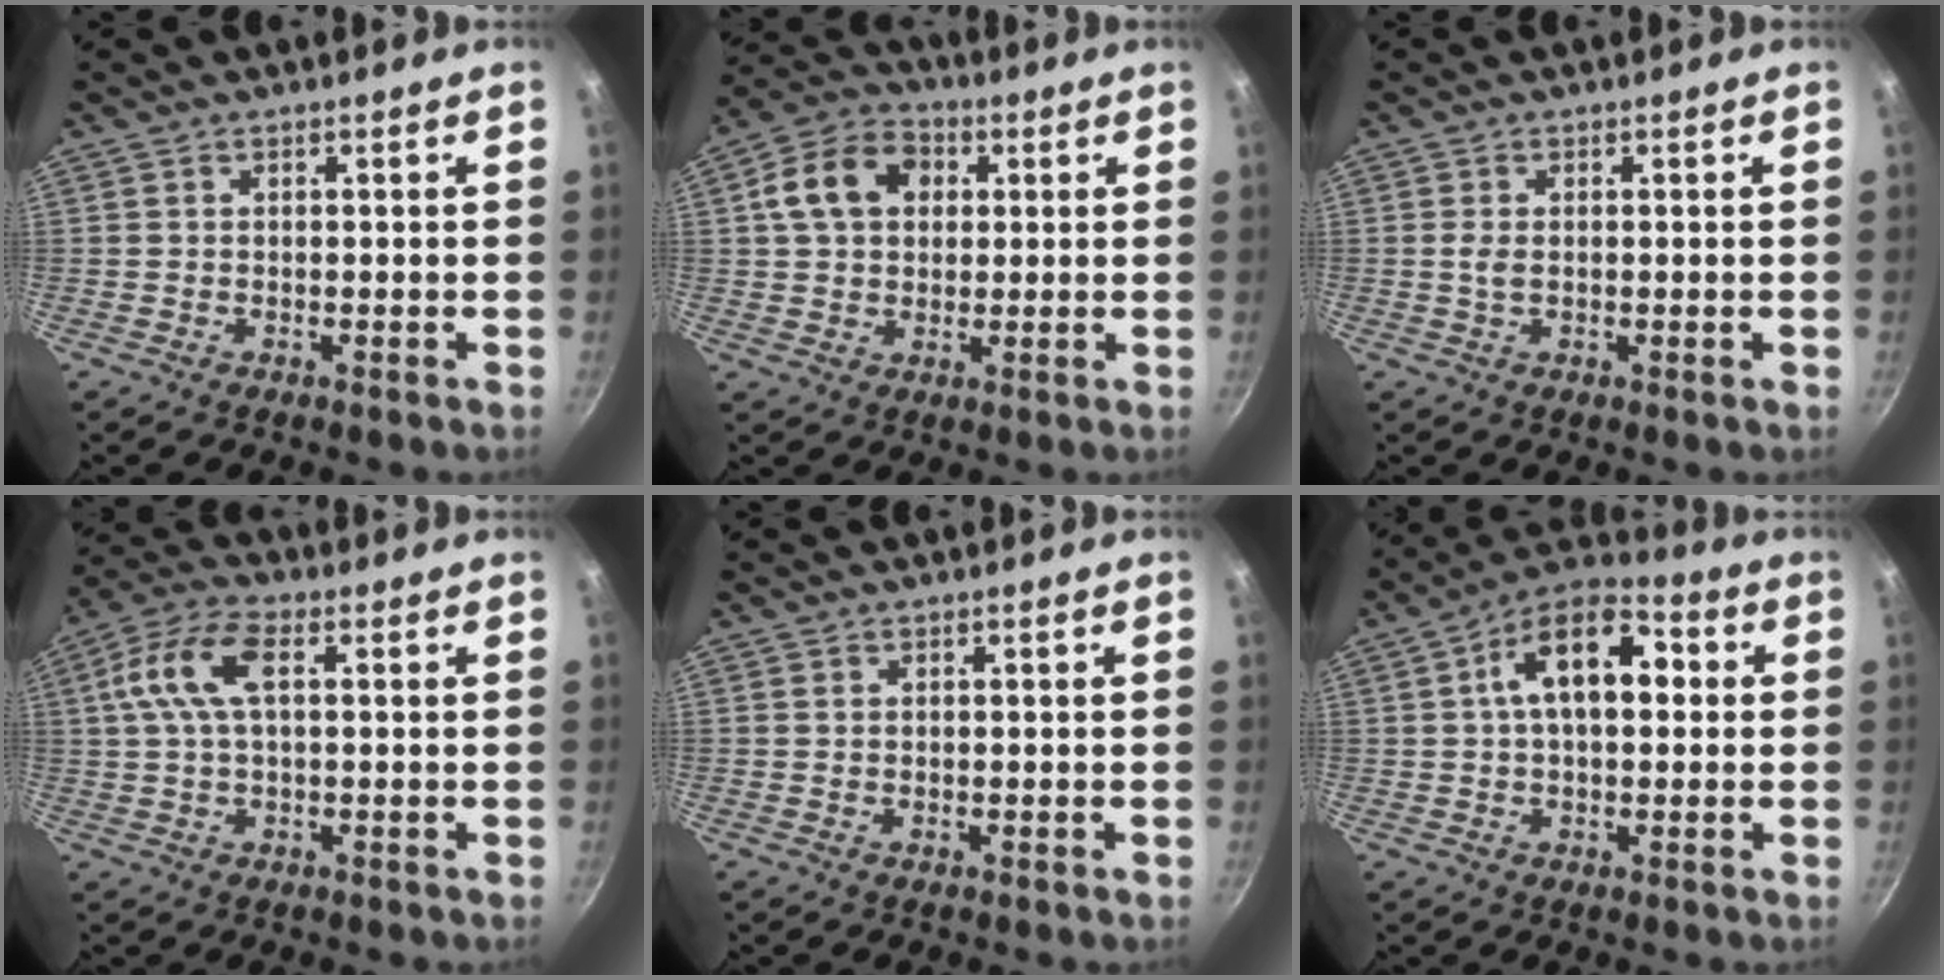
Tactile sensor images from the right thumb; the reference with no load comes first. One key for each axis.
{"total": 11.3, "fx": 2.6, "fy": 8.5, "fz": 7.0, "tx": -0.108, "ty": 0.014, "tz": 0.036}
{"total": 1.7, "fx": 0.0, "fy": 0.9, "fz": 1.5, "tx": -0.033, "ty": -0.004, "tz": 0.000}
{"total": 9.8, "fx": 2.2, "fy": 4.8, "fz": 8.2, "tx": -0.177, "ty": 0.029, "tz": 0.037}
{"total": 0.0}
{"total": 13.7, "fx": 2.4, "fy": 7.6, "fz": 11.1, "tx": -0.165, "ty": 0.031, "tz": 0.029}